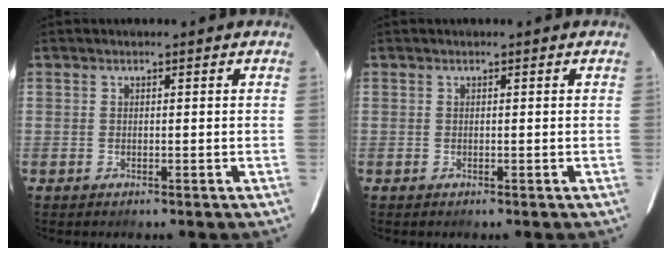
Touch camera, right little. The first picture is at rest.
{"total": 0.0}